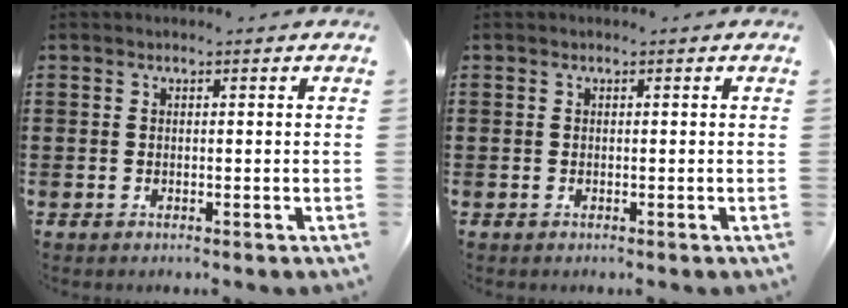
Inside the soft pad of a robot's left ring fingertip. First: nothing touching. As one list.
[{"total": 0.0}]